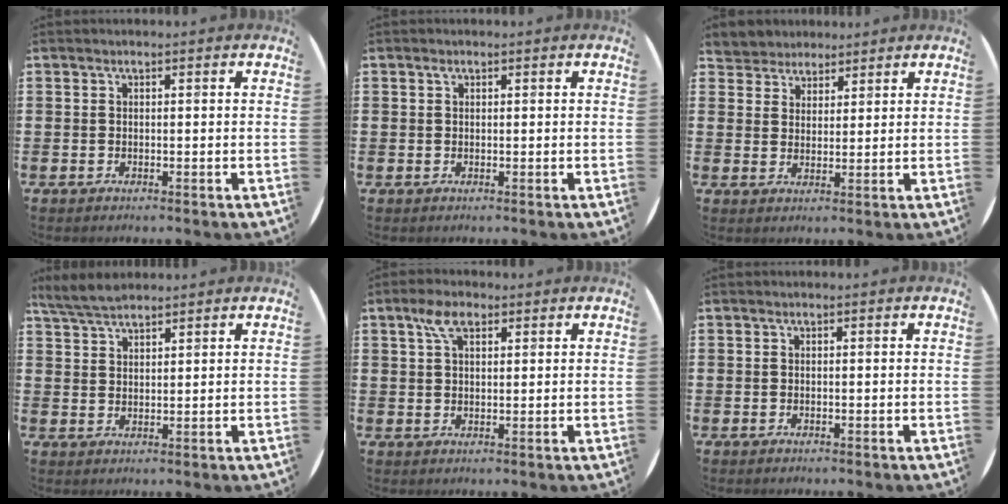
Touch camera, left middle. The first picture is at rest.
{"total": 0.6, "force": [0.4, 0.5, 0.1], "torque": [0.004, 0.000, 0.006]}
{"total": 4.2, "force": [3.8, 1.5, -0.5], "torque": [-0.006, -0.004, 0.076]}
{"total": 4.2, "force": [3.8, 0.9, 1.4], "torque": [-0.036, -0.005, 0.072]}
{"total": 4.3, "force": [2.7, 2.1, 2.6], "torque": [-0.050, 0.006, 0.046]}
{"total": 0.0}